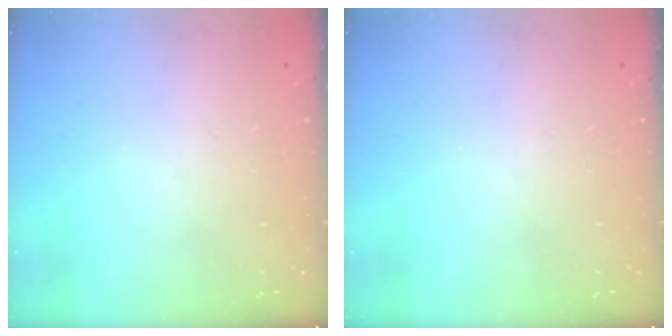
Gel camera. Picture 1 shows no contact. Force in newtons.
{"total": 0.0}